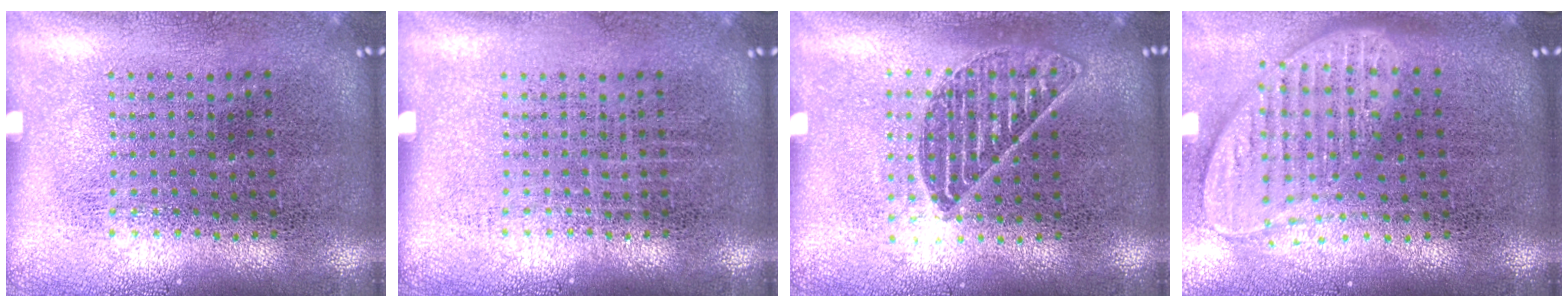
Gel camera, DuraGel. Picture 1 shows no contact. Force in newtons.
{"total": 0.0}
{"total": 1.0, "press": 0.9, "slide": 0.4}
{"total": 2.0, "press": 1.5, "slide": 1.2}